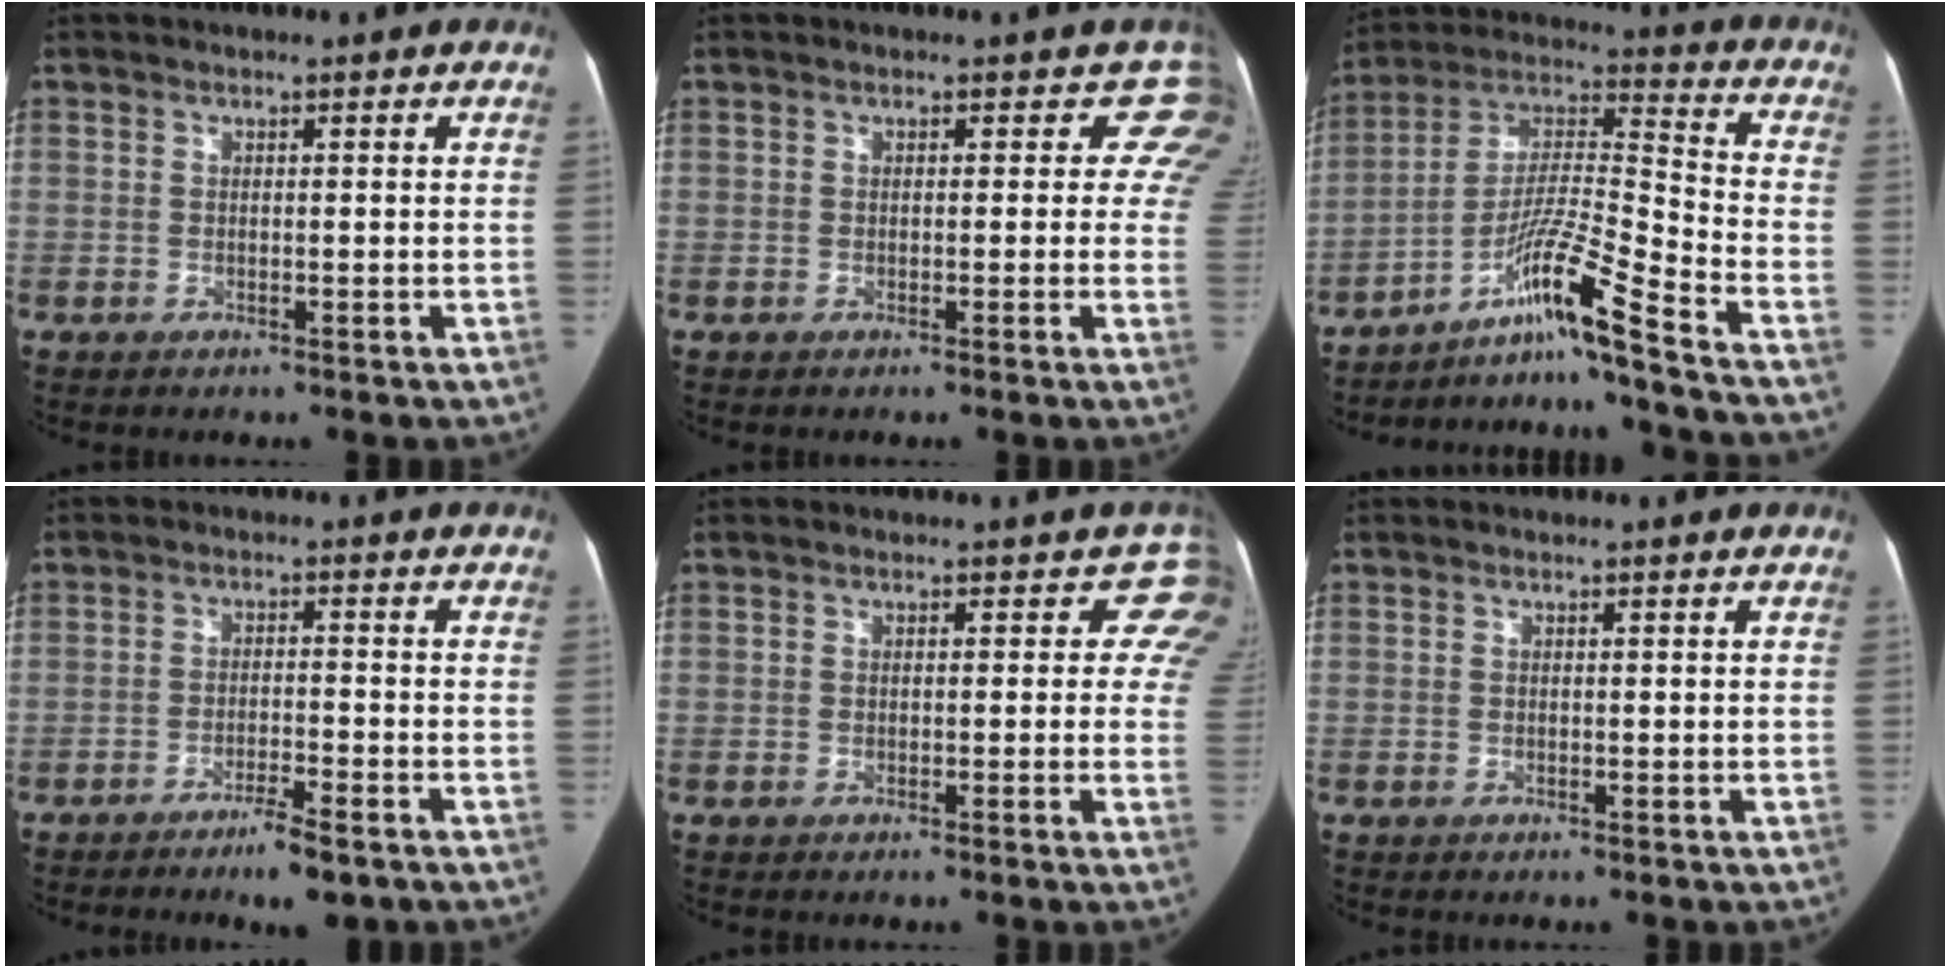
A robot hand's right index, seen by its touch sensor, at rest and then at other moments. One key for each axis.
{"total": 4.8, "fx": 3.2, "fy": 3.4, "fz": 1.4, "tx": 0.016, "ty": -0.003, "tz": 0.004}
{"total": 14.1, "fx": -10.4, "fy": -2.6, "fz": 9.1, "tx": -0.174, "ty": 0.007, "tz": -0.180}
{"total": 5.2, "fx": -3.7, "fy": 0.4, "fz": 3.6, "tx": -0.062, "ty": -0.008, "tz": -0.059}
{"total": 4.1, "fx": 2.3, "fy": 3.0, "fz": 1.6, "tx": 0.012, "ty": -0.002, "tz": -0.002}
{"total": 0.0}